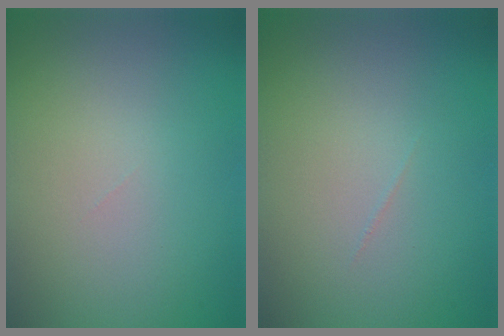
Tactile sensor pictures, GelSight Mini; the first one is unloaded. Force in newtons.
{"total": 0.0}